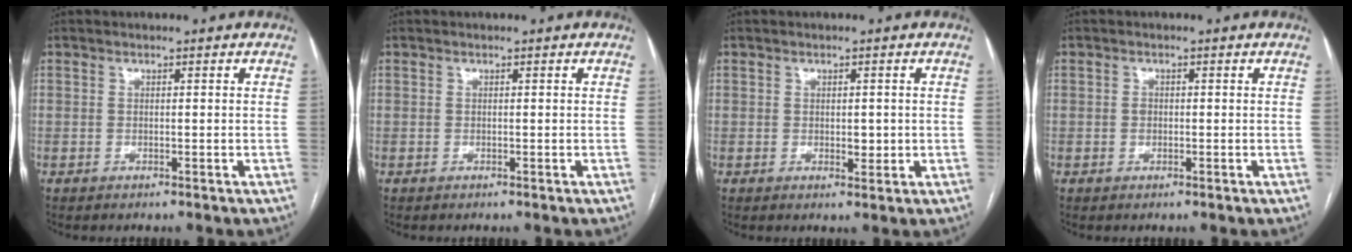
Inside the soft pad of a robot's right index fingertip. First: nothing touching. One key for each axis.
{"total": 0.0}
{"total": 2.1, "fx": 0.0, "fy": 1.2, "fz": 1.7, "tx": -0.022, "ty": -0.003, "tz": 0.004}
{"total": 1.0, "fx": -0.1, "fy": 0.9, "fz": 0.6, "tx": -0.012, "ty": 0.002, "tz": -0.001}